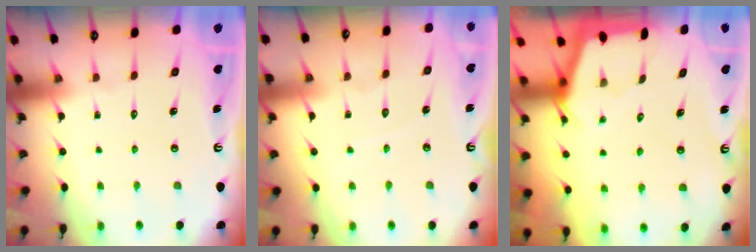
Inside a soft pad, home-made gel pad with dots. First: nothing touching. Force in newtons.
{"total": 3.9, "press": 3.9, "slide": 0.3}
{"total": 2.2, "press": 2.2, "slide": 0.3}